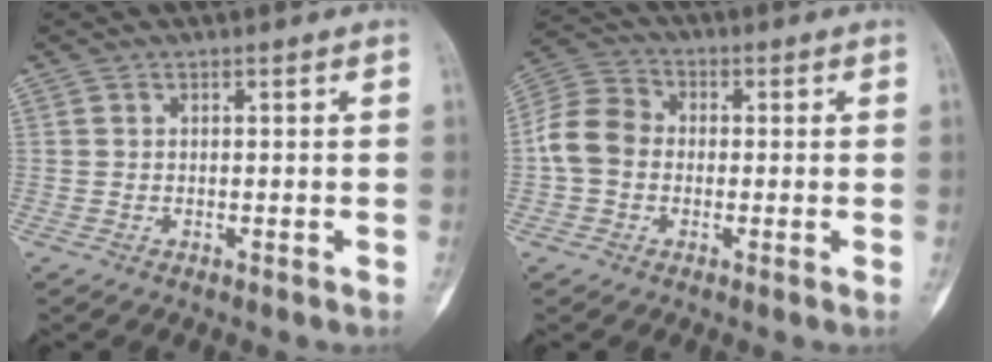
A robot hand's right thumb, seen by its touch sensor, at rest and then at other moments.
{"total": 8.1, "force": [-0.7, 6.7, 4.6], "torque": [-0.081, 0.027, -0.028]}